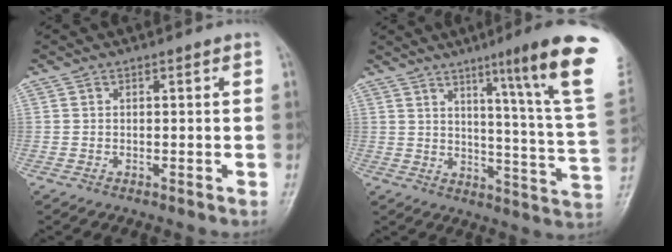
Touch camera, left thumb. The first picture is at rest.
{"total": 20.4, "force": [11.2, 0.0, 17.1], "torque": [-0.213, -0.067, 0.144]}